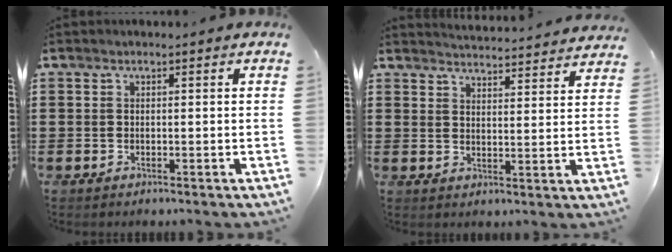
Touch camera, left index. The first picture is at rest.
{"total": 4.0, "force": [4.0, -0.5, 0.0], "torque": [-0.007, -0.032, 0.068]}